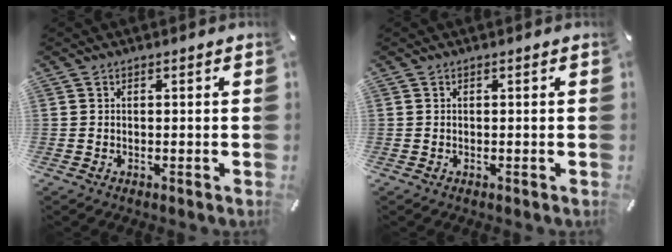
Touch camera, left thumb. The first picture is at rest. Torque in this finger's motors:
{"motor_torque": [0.00, 0.00, 0.00, 0.00, 0.00]}